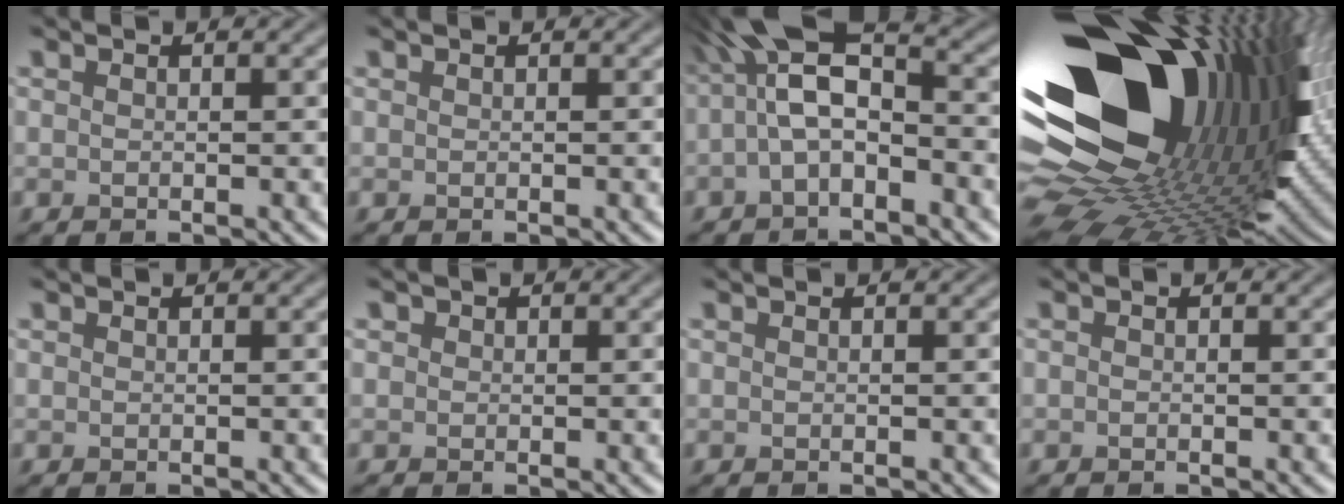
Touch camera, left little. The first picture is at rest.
{"total": 0.0}
{"total": 6.4, "force": [-0.6, 2.9, 5.6], "torque": [-0.107, 0.024, -0.030]}
{"total": 19.7, "force": [3.2, 11.6, 15.6], "torque": [-0.269, -0.023, 0.053]}
{"total": 0.0}
{"total": 1.2, "force": [0.4, 1.0, 0.4], "torque": [-0.008, -0.001, 0.006]}
{"total": 0.0}
{"total": 0.0}